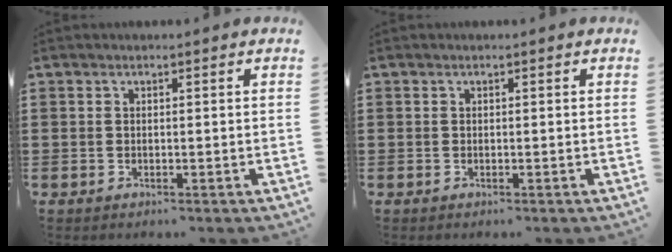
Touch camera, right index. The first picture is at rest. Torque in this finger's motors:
{"motor_torque": [0.16, 0.02, 0.00, 0.01]}